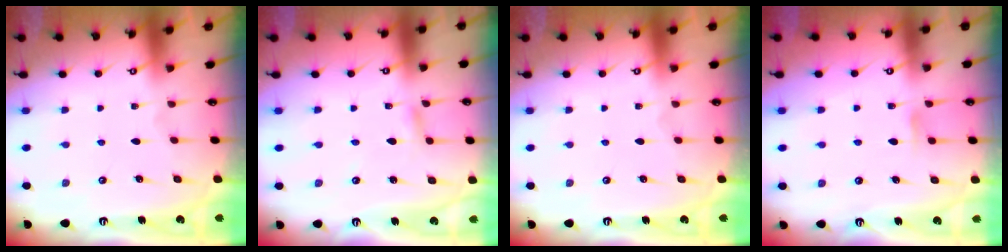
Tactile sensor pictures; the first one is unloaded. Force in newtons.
{"total": 2.3, "press": 2.3, "slide": 0.1}
{"total": 0.0}
{"total": 5.1, "press": 5.0, "slide": 0.5}